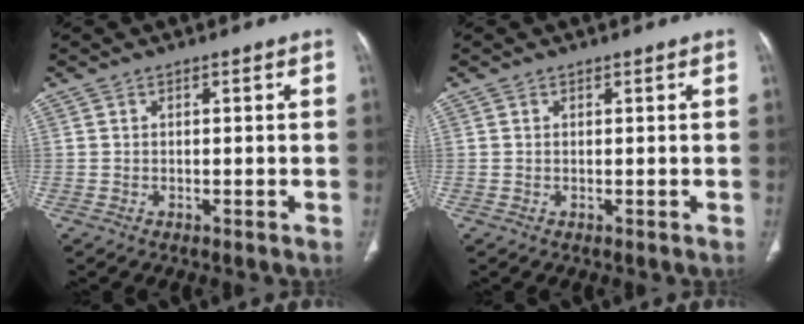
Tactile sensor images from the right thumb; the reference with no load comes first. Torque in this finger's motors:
{"motor_torque": [0.04, 0.03, 0.10, -0.25, 0.00]}